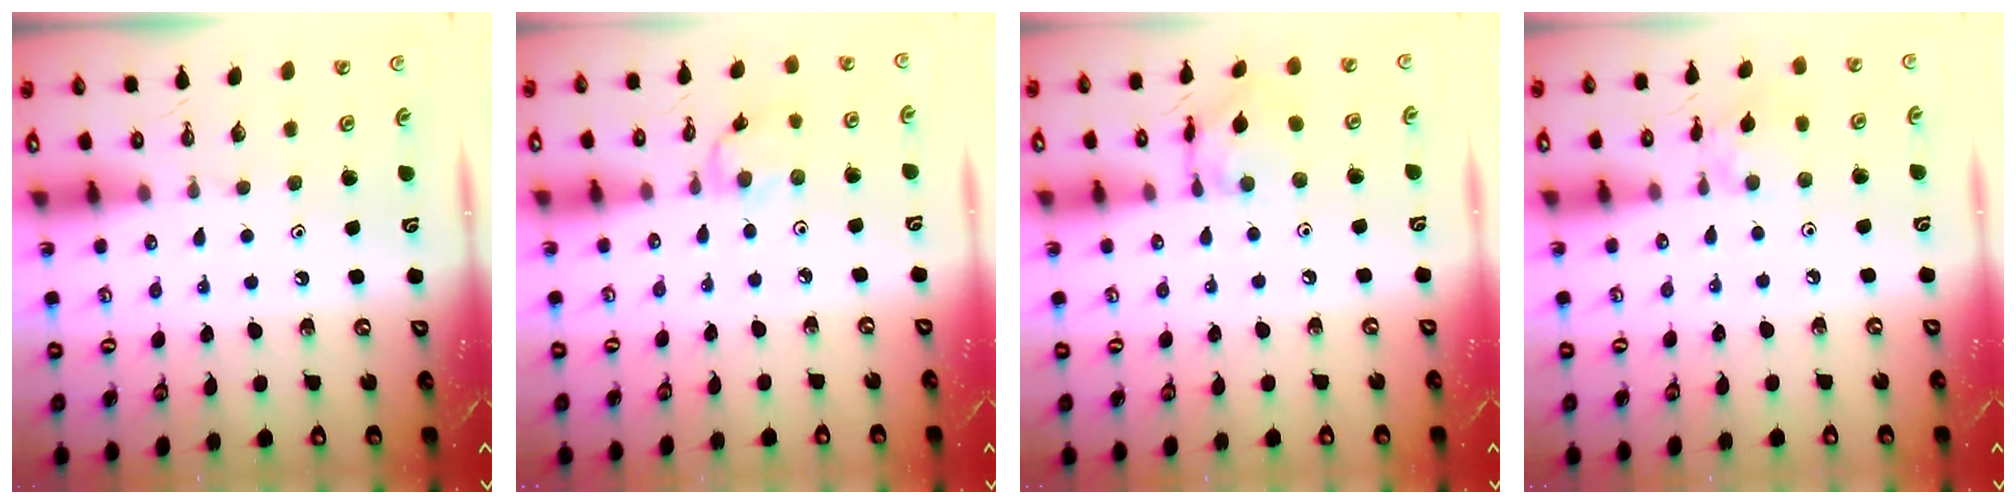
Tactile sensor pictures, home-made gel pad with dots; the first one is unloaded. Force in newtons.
{"total": 2.6, "press": 2.6, "slide": 0.2}
{"total": 8.9, "press": 8.9, "slide": 0.4}
{"total": 4.7, "press": 4.7, "slide": 0.3}